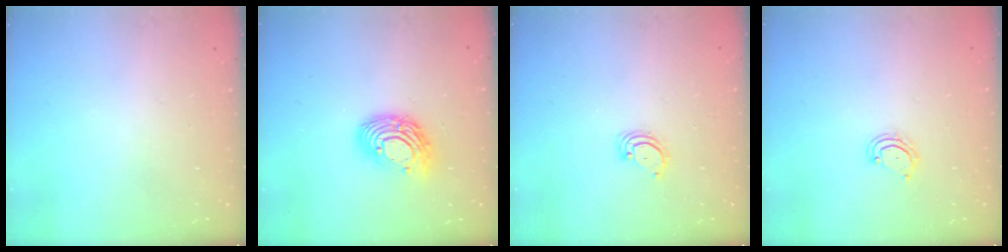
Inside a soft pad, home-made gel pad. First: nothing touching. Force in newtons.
{"total": 12.4, "press": 12.4, "slide": 1.0}
{"total": 2.8, "press": 2.8, "slide": 0.2}
{"total": 4.4, "press": 4.3, "slide": 0.3}